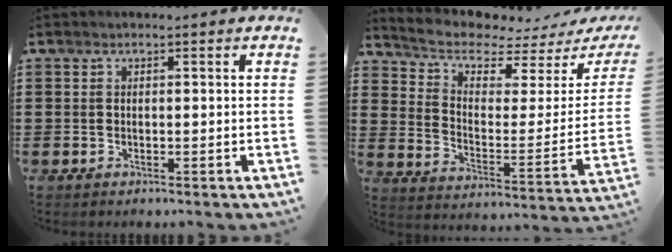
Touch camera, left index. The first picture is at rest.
{"total": 5.1, "force": [4.4, 1.5, 1.9], "torque": [-0.066, -0.039, 0.074]}